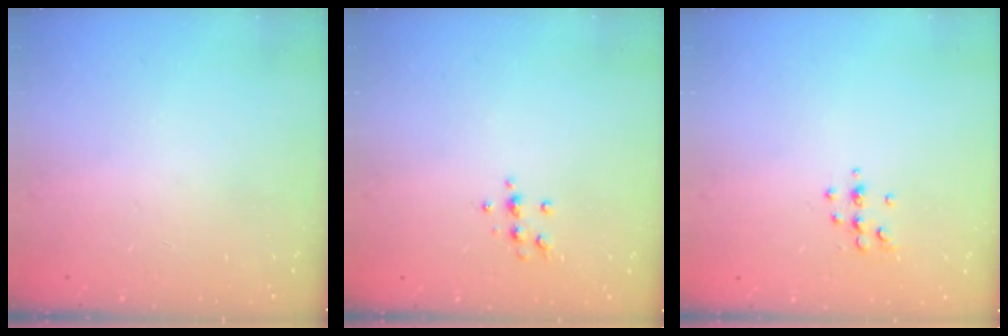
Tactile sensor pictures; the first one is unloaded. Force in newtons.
{"total": 6.2, "press": 6.2, "slide": 0.9}
{"total": 5.0, "press": 4.8, "slide": 1.4}